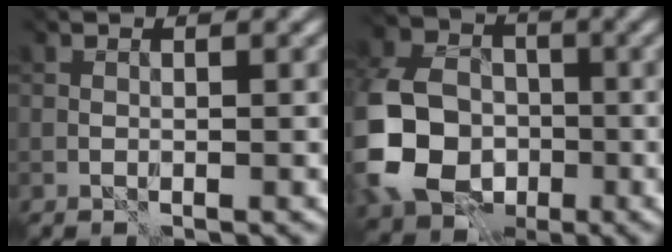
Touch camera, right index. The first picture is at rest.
{"total": 10.7, "force": [-2.5, 8.7, 5.7], "torque": [-0.142, -0.015, -0.058]}